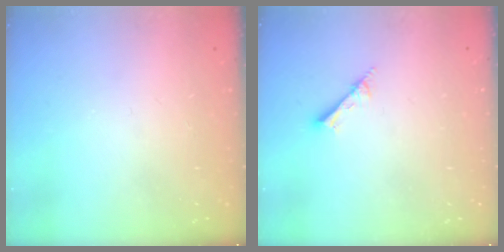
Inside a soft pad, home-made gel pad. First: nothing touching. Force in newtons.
{"total": 1.8, "press": 1.8, "slide": 0.0}